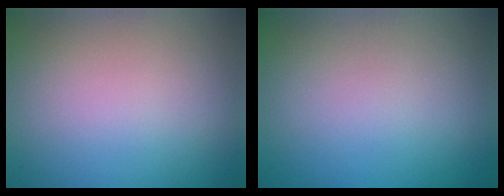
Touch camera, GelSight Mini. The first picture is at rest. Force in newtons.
{"total": 0.0}